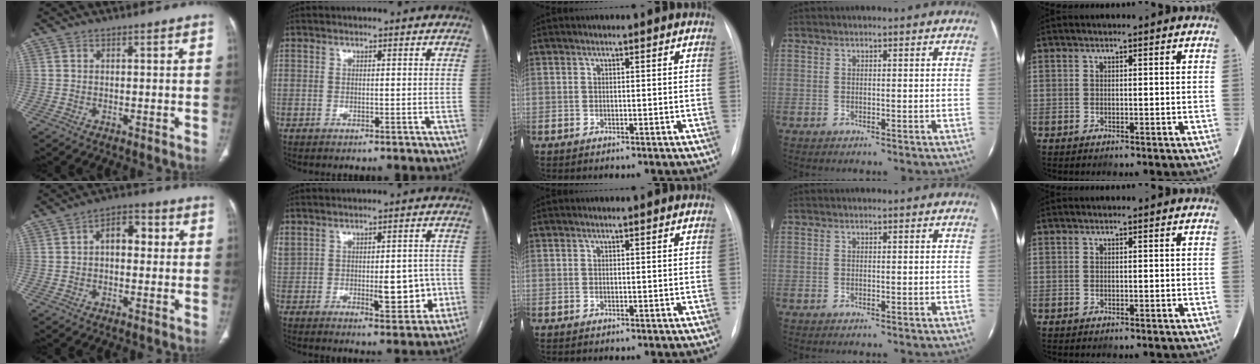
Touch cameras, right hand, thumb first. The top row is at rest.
{"thumb": {"total": 6.7, "force": [0.8, 4.1, 5.2], "torque": [-0.057, 0.024, 0.004]}, "index": {"total": 11.4, "force": [0.3, 5.9, 9.8], "torque": [-0.160, 0.014, 0.027]}}